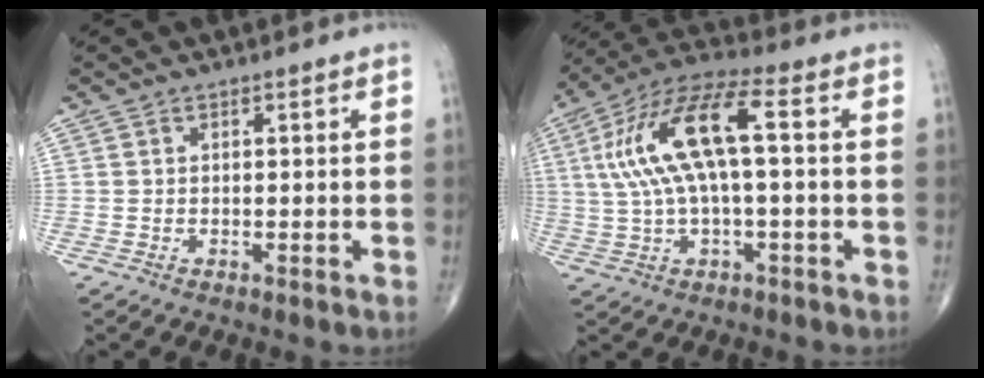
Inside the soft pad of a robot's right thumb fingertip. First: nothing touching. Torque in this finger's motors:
{"motor_torque": [0.63, 0.53, 1.45, 0.20, 0.24]}